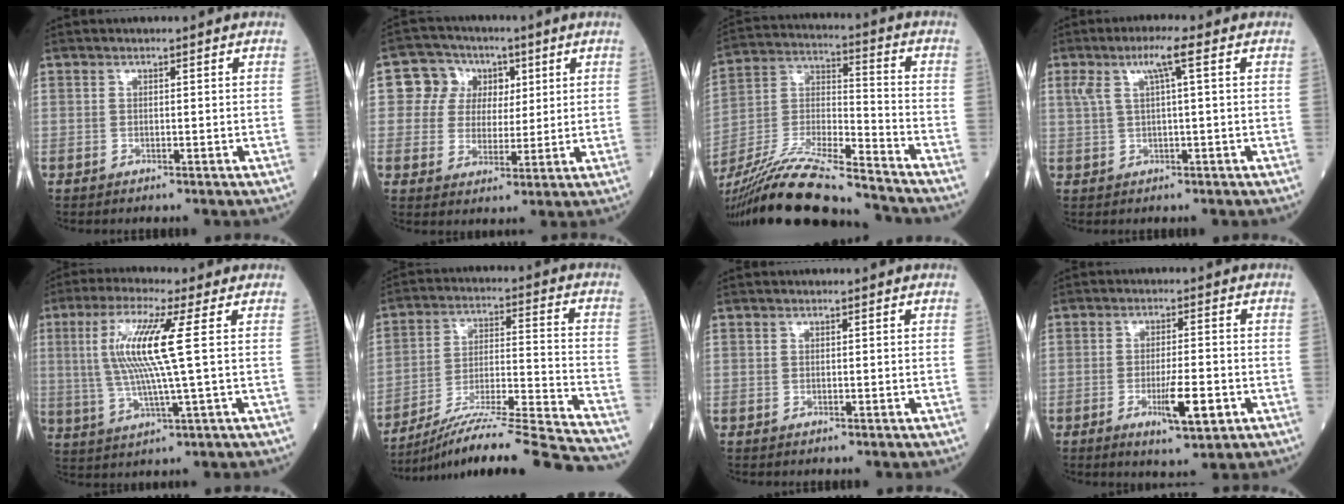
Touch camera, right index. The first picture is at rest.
{"total": 7.1, "force": [2.3, 6.6, 1.6], "torque": [-0.017, 0.028, 0.041]}
{"total": 21.6, "force": [-19.0, 0.9, 10.2], "torque": [-0.224, -0.027, -0.340]}
{"total": 4.3, "force": [1.7, -0.2, 3.9], "torque": [-0.082, 0.019, 0.038]}
{"total": 10.5, "force": [1.9, -0.7, 10.3], "torque": [-0.220, 0.003, 0.037]}
{"total": 23.6, "force": [-21.3, -1.4, 10.1], "torque": [-0.119, -0.015, -0.322]}
{"total": 0.0}
{"total": 6.4, "force": [-2.3, 0.8, 5.9], "torque": [-0.101, -0.007, -0.032]}